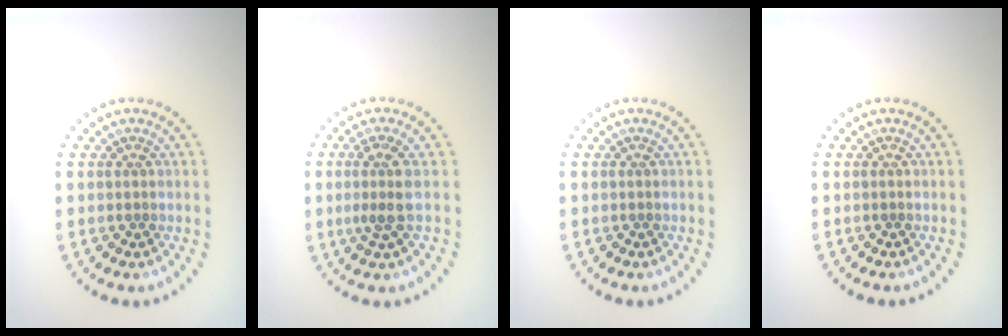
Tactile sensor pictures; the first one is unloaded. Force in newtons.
{"total": 2.5, "press": 1.9, "slide": 1.7}
{"total": 0.0}
{"total": 0.0}